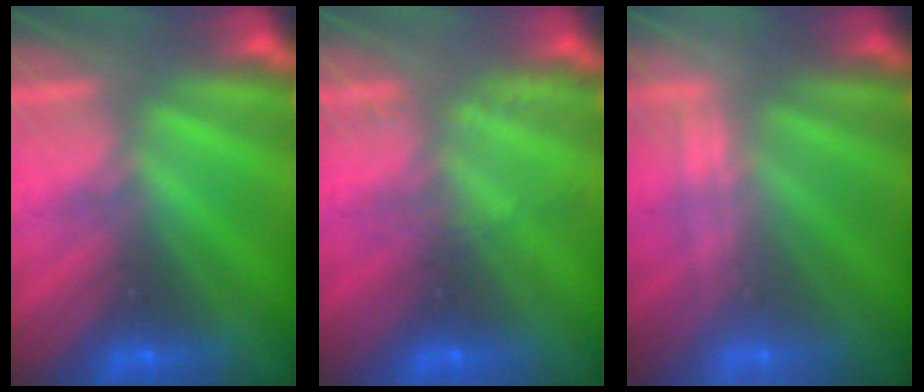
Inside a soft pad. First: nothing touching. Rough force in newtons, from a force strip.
{"total": 2.1}
{"total": 2.2}